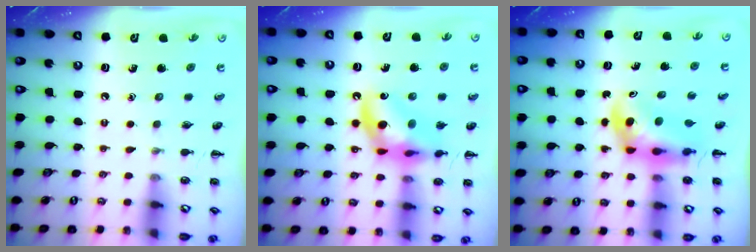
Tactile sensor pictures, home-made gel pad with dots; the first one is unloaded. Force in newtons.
{"total": 13.9, "press": 13.5, "slide": 3.1}
{"total": 6.1, "press": 6.0, "slide": 1.3}